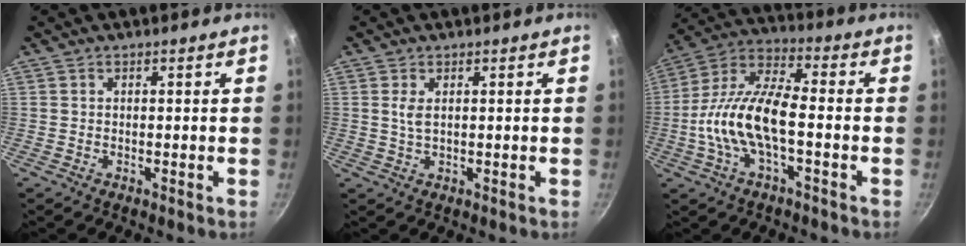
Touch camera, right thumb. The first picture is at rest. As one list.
[{"total": 2.2, "force": [0.6, 1.0, 1.9], "torque": [-0.038, -0.005, 0.013]}, {"total": 15.1, "force": [-3.0, 6.2, 13.4], "torque": [-0.252, 0.038, -0.071]}]